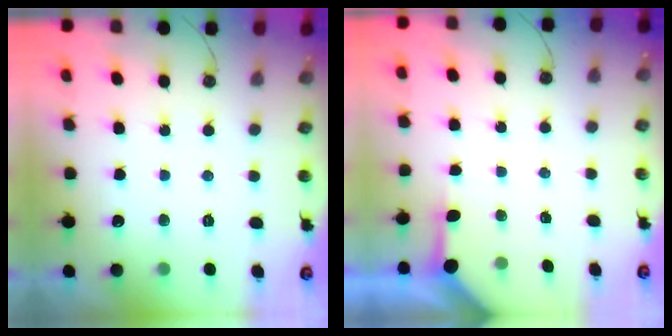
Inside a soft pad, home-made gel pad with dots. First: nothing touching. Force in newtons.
{"total": 3.3, "press": 3.2, "slide": 0.5}